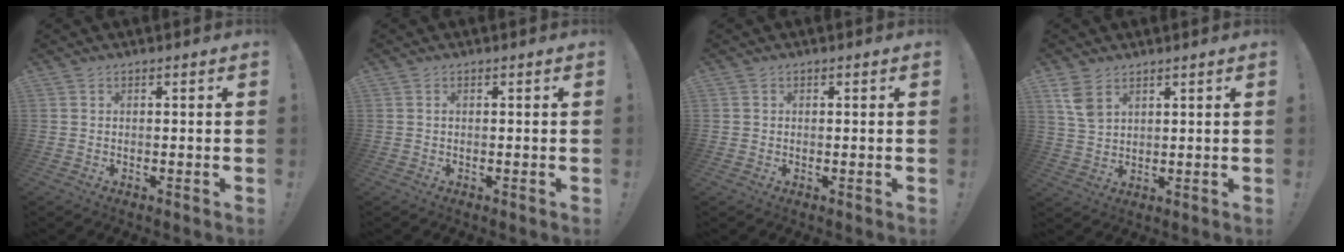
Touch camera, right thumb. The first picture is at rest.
{"total": 0.0}
{"total": 1.0, "force": [0.1, 0.9, 0.1], "torque": [-0.004, 0.004, 0.003]}
{"total": 6.5, "force": [3.7, 3.9, 3.7], "torque": [-0.056, -0.014, 0.072]}